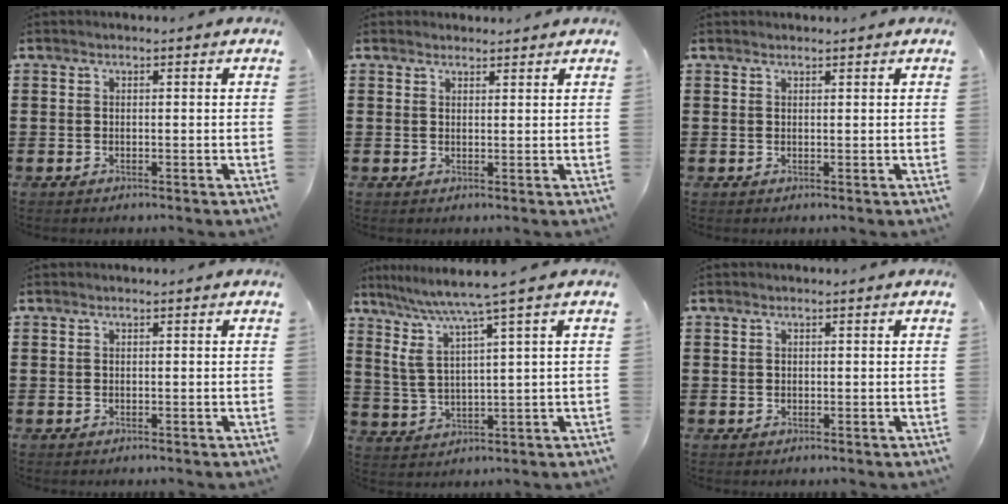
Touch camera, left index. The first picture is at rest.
{"total": 1.6, "force": [1.5, 0.6, 0.0], "torque": [-0.004, 0.003, 0.030]}
{"total": 0.7, "force": [0.7, 0.1, 0.1], "torque": [-0.004, 0.000, 0.014]}
{"total": 0.0}
{"total": 6.2, "force": [3.9, -0.1, 4.8], "torque": [-0.109, -0.023, 0.061]}
{"total": 0.5, "force": [0.3, 0.5, 0.1], "torque": [-0.003, 0.004, 0.005]}